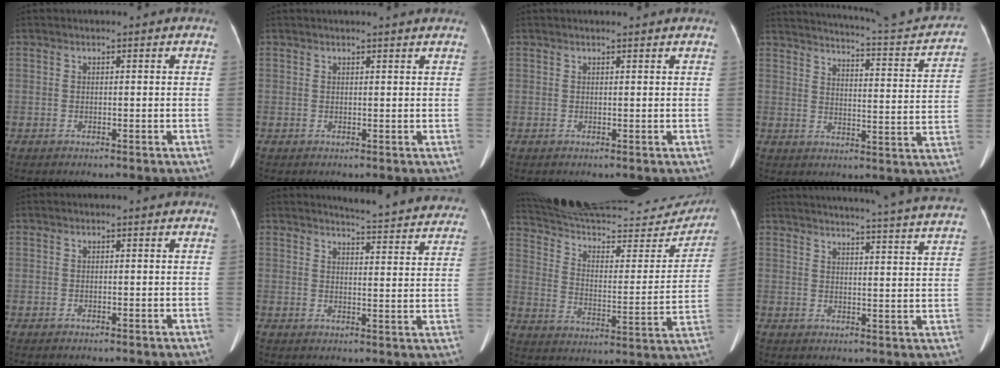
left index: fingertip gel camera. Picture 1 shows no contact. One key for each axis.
{"total": 3.6, "fx": 3.4, "fy": -0.2, "fz": 1.3, "tx": -0.015, "ty": 0.017, "tz": 0.034}
{"total": 2.5, "fx": 2.4, "fy": 0.1, "fz": 0.8, "tx": -0.009, "ty": 0.016, "tz": 0.026}
{"total": 21.9, "fx": 20.3, "fy": 1.7, "fz": 8.0, "tx": -0.114, "ty": -0.049, "tz": 0.240}
{"total": 0.0}
{"total": 18.8, "fx": 18.1, "fy": 1.6, "fz": 4.7, "tx": -0.049, "ty": -0.069, "tz": 0.194}
{"total": 31.2, "fx": 28.8, "fy": 5.9, "fz": 10.4, "tx": -0.180, "ty": -0.053, "tz": 0.390}
{"total": 29.8, "fx": 28.3, "fy": -0.2, "fz": 9.3, "tx": -0.139, "ty": -0.070, "tz": 0.331}